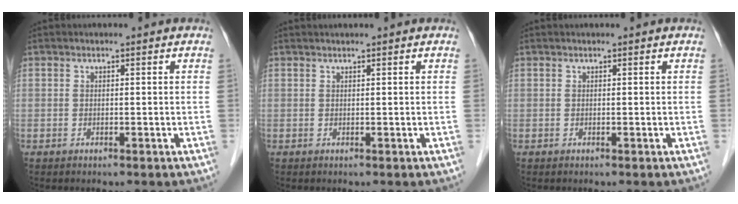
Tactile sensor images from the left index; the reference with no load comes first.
{"total": 1.1, "force": [1.0, -0.1, 0.5], "torque": [-0.006, 0.017, 0.022]}
{"total": 0.0}